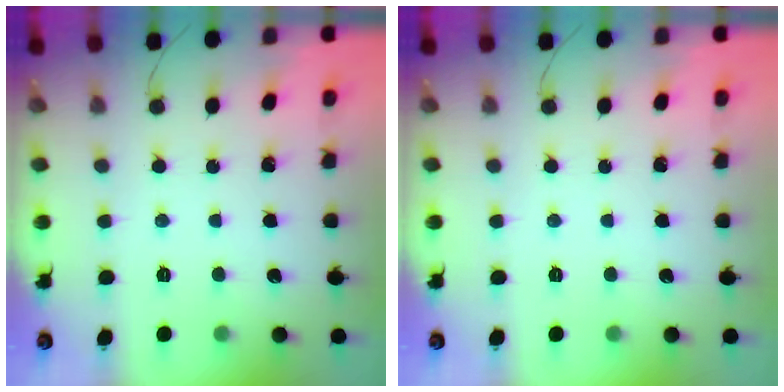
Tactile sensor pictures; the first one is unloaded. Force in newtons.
{"total": 0.0}